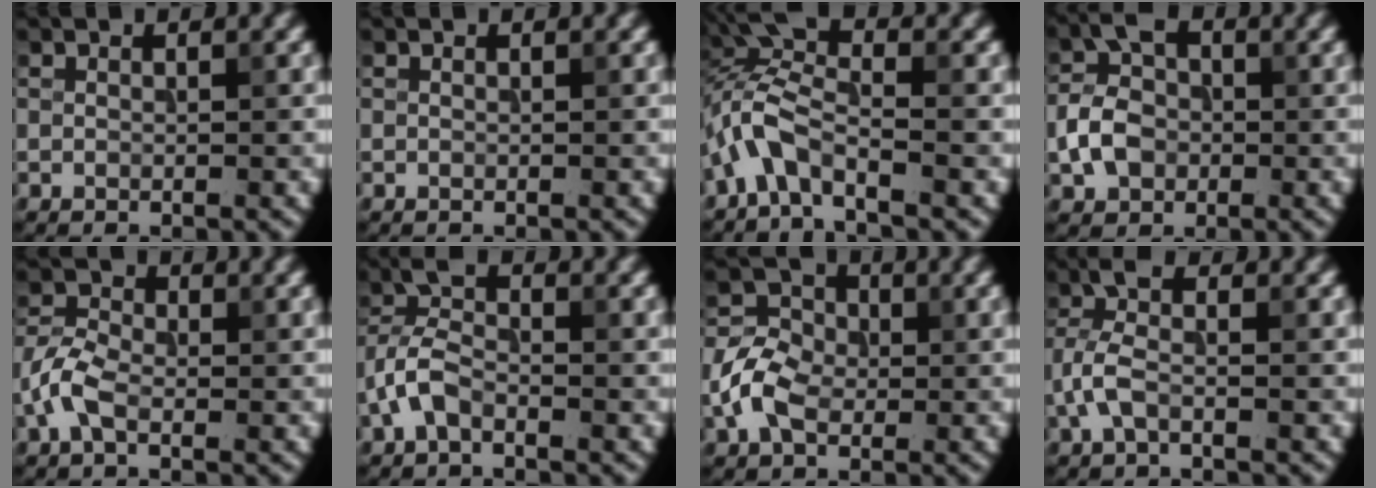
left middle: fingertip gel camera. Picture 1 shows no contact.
{"total": 0.0}
{"total": 4.7, "force": [-2.0, 1.5, 3.9], "torque": [-0.081, 0.014, -0.054]}
{"total": 4.2, "force": [-1.0, 3.2, 2.4], "torque": [-0.049, 0.007, -0.026]}
{"total": 3.4, "force": [-1.4, 2.0, 2.4], "torque": [-0.057, 0.007, -0.040]}
{"total": 3.3, "force": [-1.7, 1.5, 2.4], "torque": [-0.054, 0.010, -0.045]}
{"total": 4.5, "force": [-1.3, 3.3, 2.9], "torque": [-0.060, 0.008, -0.031]}
{"total": 2.9, "force": [-0.9, 1.1, 2.5], "torque": [-0.064, 0.008, -0.030]}